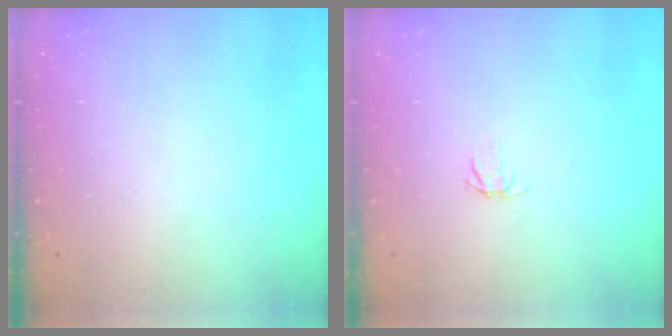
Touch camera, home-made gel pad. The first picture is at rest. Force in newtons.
{"total": 2.5, "press": 2.5, "slide": 0.3}